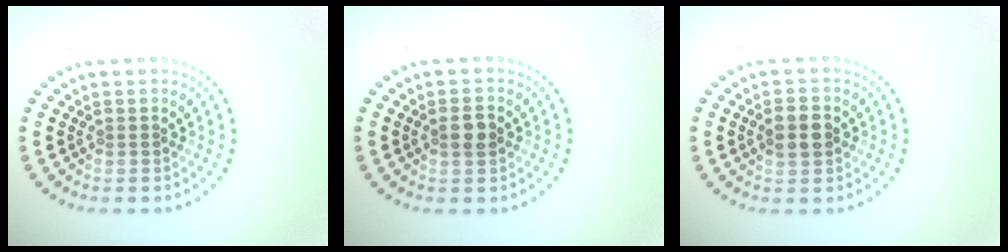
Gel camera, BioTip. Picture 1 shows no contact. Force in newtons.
{"total": 1.8, "press": 1.8, "slide": 0.4}
{"total": 2.9, "press": 2.9, "slide": 0.0}